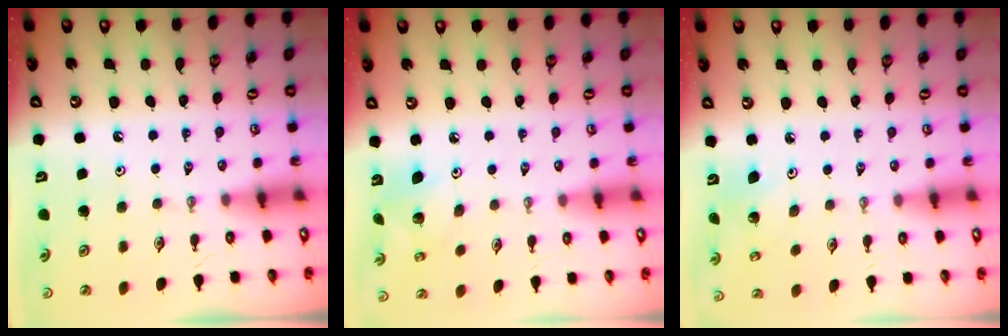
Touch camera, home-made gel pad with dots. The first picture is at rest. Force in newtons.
{"total": 5.3, "press": 5.3, "slide": 0.3}
{"total": 3.6, "press": 3.5, "slide": 0.7}